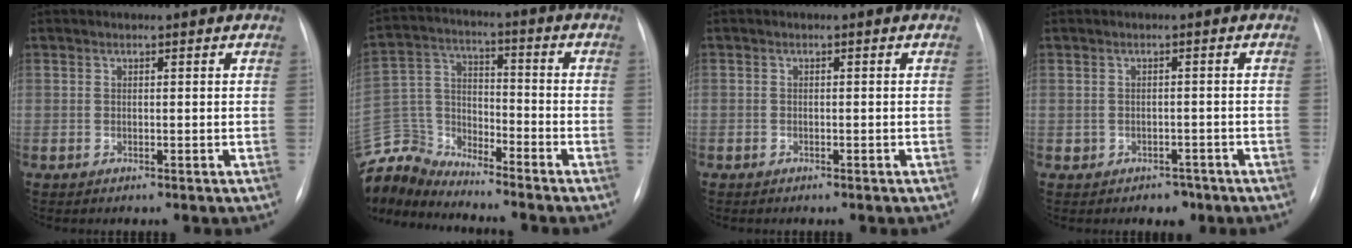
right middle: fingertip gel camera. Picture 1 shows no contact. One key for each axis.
{"total": 11.4, "fx": -11.3, "fy": 1.3, "fz": 0.0, "tx": -0.011, "ty": 0.040, "tz": -0.225}
{"total": 0.8, "fx": -0.5, "fy": 0.6, "fz": 0.0, "tx": -0.005, "ty": 0.004, "tz": -0.008}
{"total": 2.4, "fx": -1.4, "fy": 1.9, "fz": 0.5, "tx": -0.006, "ty": 0.014, "tz": -0.013}